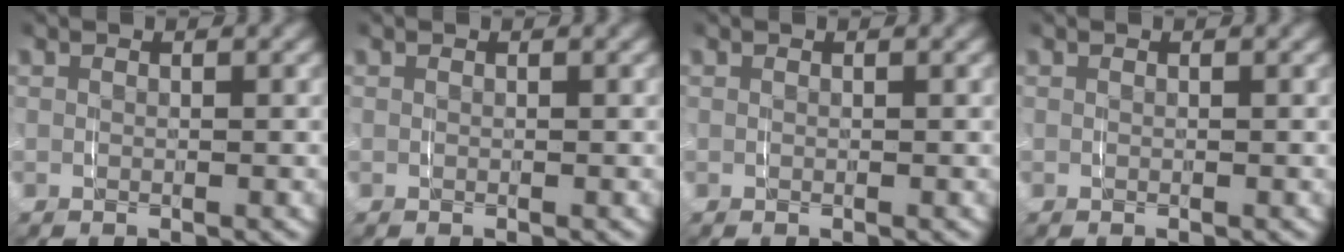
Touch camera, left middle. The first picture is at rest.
{"total": 0.0}
{"total": 0.0}
{"total": 0.0}